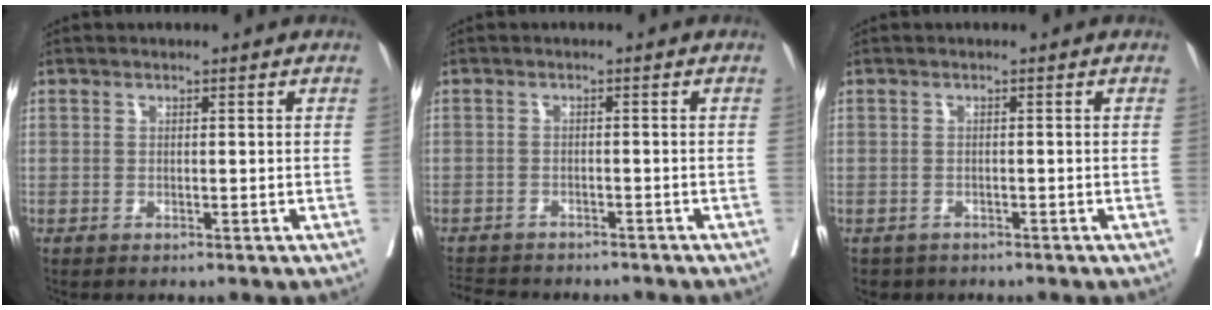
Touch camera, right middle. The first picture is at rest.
{"total": 8.7, "force": [-7.9, 2.4, 2.7], "torque": [-0.052, -0.004, -0.107]}
{"total": 2.4, "force": [-1.8, 1.6, 0.0], "torque": [-0.004, 0.001, -0.030]}